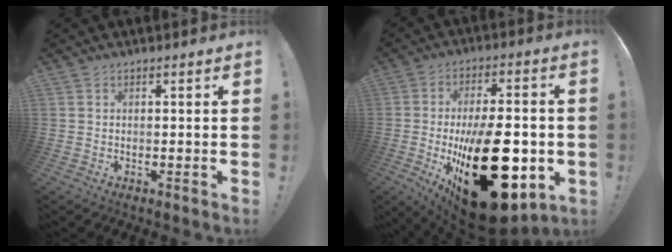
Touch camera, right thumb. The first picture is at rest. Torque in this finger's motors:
{"motor_torque": [2.03, 2.82, 2.77, 0.00, 1.05]}